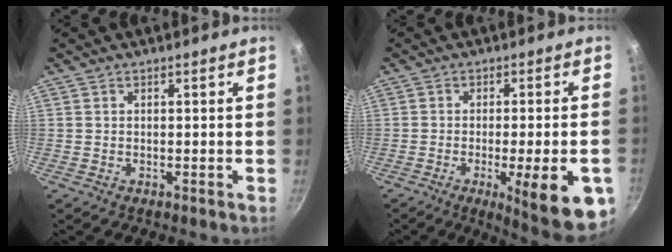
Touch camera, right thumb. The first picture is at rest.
{"total": 14.8, "force": [-5.2, 3.4, 13.4], "torque": [-0.155, 0.008, -0.063]}